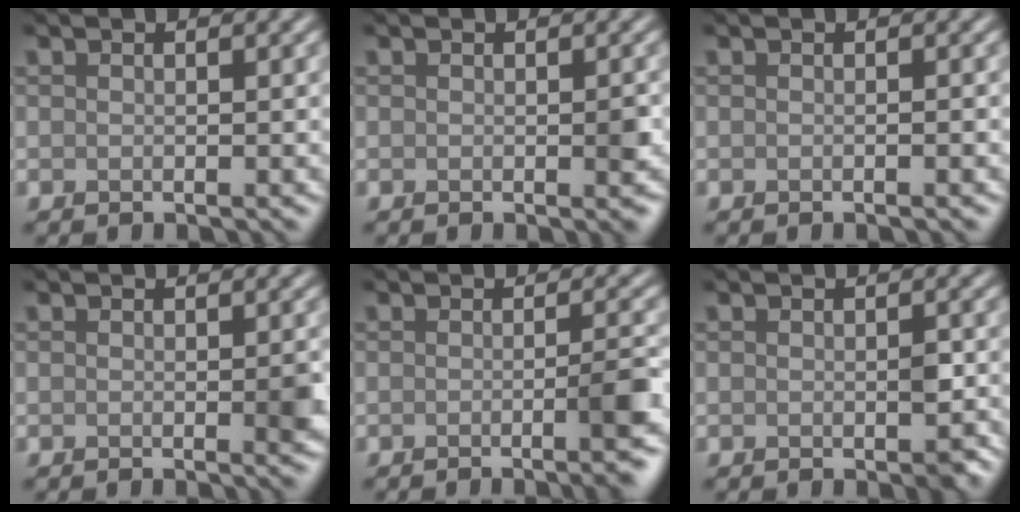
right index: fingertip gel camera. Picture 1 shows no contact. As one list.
[{"total": 1.0, "force": [-0.2, 0.2, 0.9], "torque": [-0.010, -0.003, -0.001]}, {"total": 0.5, "force": [-0.2, 0.0, 0.5], "torque": [-0.005, 0.001, -0.004]}, {"total": 1.3, "force": [-0.2, 0.2, 1.3], "torque": [-0.016, -0.005, -0.002]}, {"total": 4.0, "force": [-1.2, 0.9, 3.8], "torque": [-0.040, -0.006, -0.021]}, {"total": 1.5, "force": [-0.3, 0.8, 1.3], "torque": [-0.016, -0.003, -0.003]}]